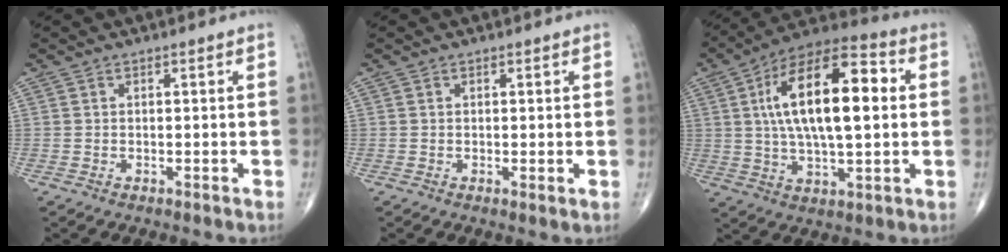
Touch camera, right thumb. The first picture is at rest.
{"total": 0.8, "force": [0.1, 0.2, 0.8], "torque": [-0.016, -0.005, -0.001]}
{"total": 20.7, "force": [3.1, 8.5, 18.5], "torque": [-0.306, 0.024, 0.045]}